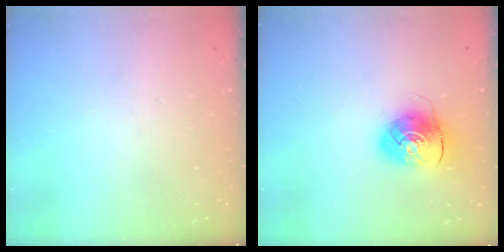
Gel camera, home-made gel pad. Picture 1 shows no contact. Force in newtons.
{"total": 9.1, "press": 9.0, "slide": 0.8}